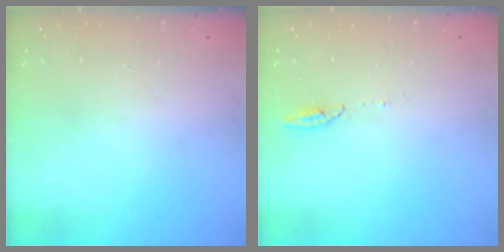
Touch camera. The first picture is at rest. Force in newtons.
{"total": 3.5, "press": 3.5, "slide": 0.3}